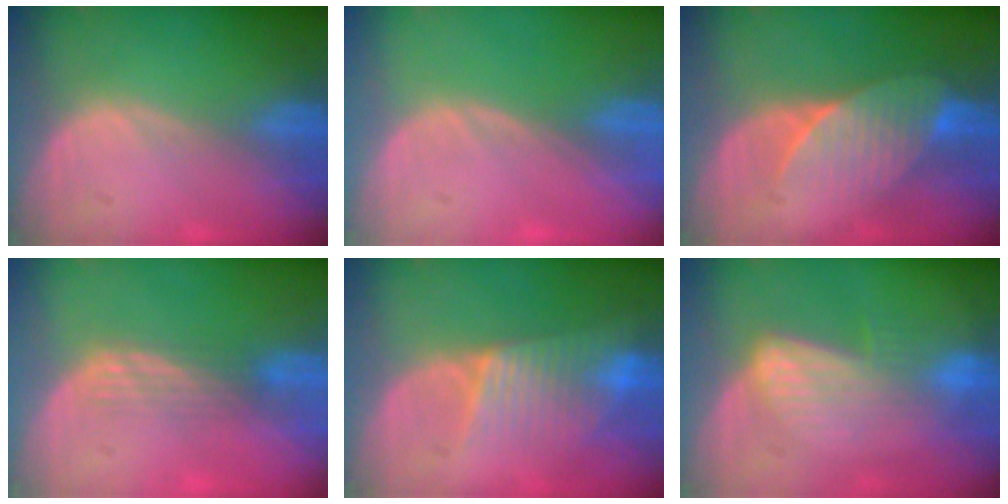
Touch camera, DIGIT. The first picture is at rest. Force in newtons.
{"total": 0.0}
{"total": 7.5, "press": 6.8, "slide": 3.0}
{"total": 2.9, "press": 2.5, "slide": 1.5}
{"total": 6.9, "press": 6.7, "slide": 1.7}
{"total": 6.9, "press": 6.2, "slide": 2.9}